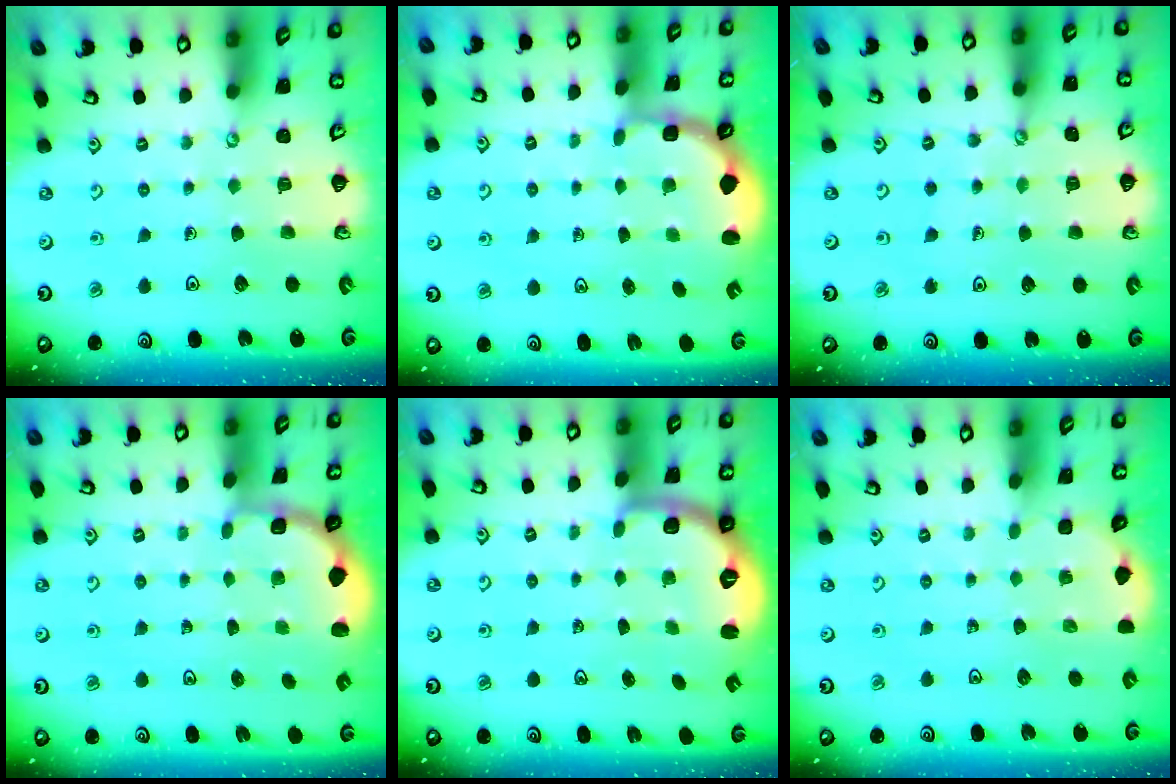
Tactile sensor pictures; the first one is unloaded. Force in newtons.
{"total": 2.6, "press": 1.9, "slide": 1.7}
{"total": 1.4, "press": 1.3, "slide": 0.1}
{"total": 1.8, "press": 1.6, "slide": 0.7}
{"total": 2.7, "press": 1.6, "slide": 2.1}
{"total": 2.1, "press": 2.1, "slide": 0.2}